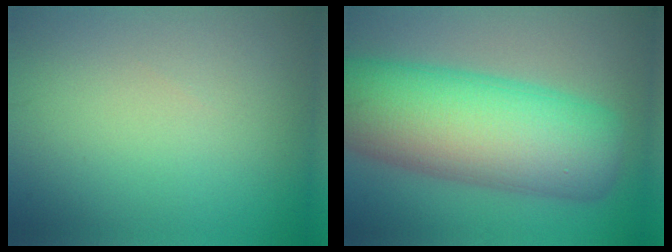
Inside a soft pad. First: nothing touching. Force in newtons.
{"total": 13.4, "press": 13.4, "slide": 0.5}